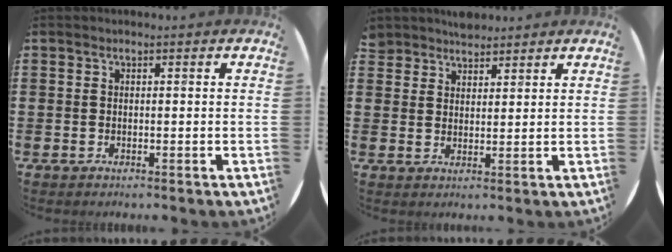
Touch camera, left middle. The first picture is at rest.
{"total": 3.0, "force": [2.8, 0.9, -0.4], "torque": [-0.001, 0.001, 0.056]}